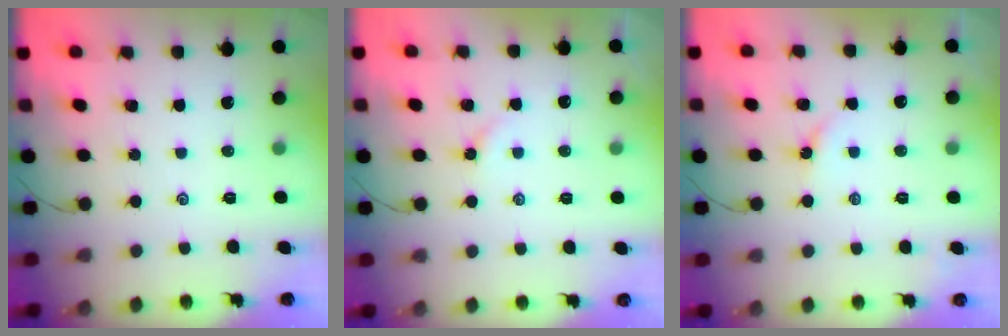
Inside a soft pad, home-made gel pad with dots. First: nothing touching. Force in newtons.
{"total": 1.5, "press": 1.4, "slide": 0.3}
{"total": 2.0, "press": 1.9, "slide": 0.3}